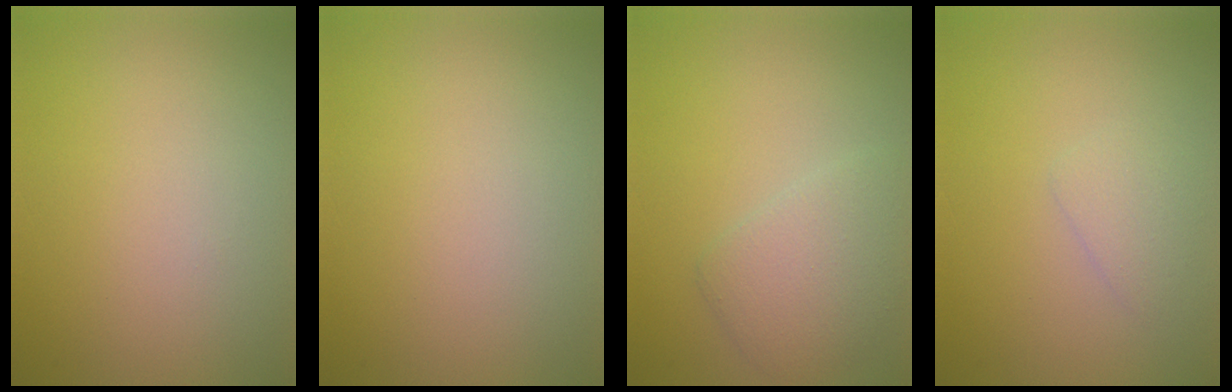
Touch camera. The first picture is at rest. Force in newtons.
{"total": 0.0}
{"total": 2.9, "press": 2.9, "slide": 0.2}
{"total": 1.3, "press": 1.3, "slide": 0.0}